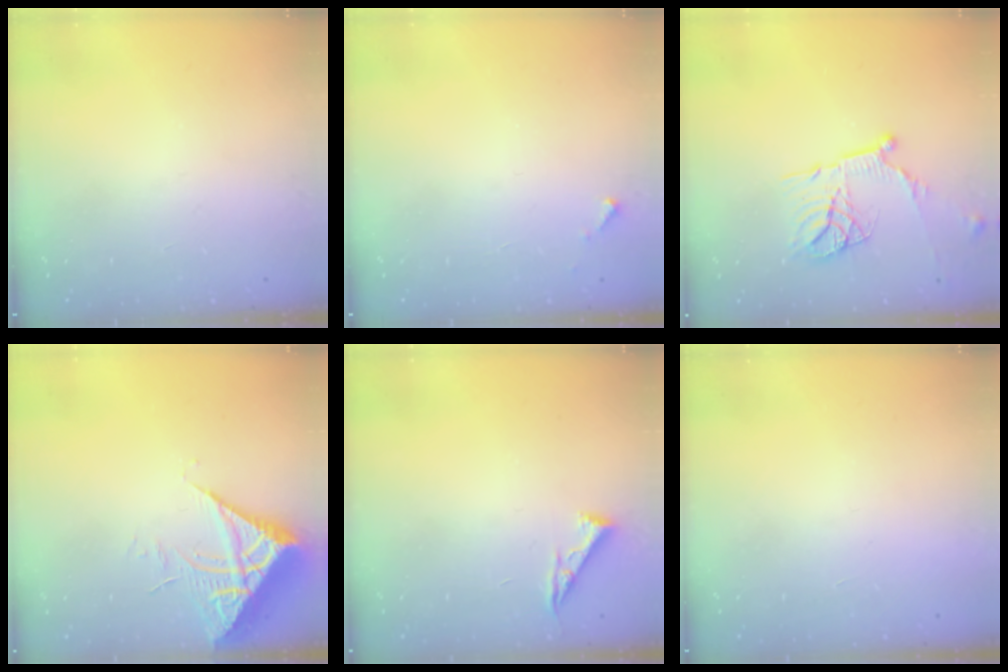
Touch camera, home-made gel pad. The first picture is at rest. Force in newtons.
{"total": 2.8, "press": 2.8, "slide": 0.1}
{"total": 14.7, "press": 14.7, "slide": 1.6}
{"total": 7.2, "press": 7.2, "slide": 0.8}
{"total": 4.3, "press": 4.3, "slide": 0.6}
{"total": 1.7, "press": 1.7, "slide": 0.1}